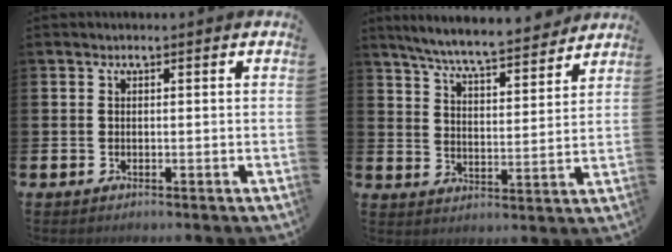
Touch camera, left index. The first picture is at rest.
{"total": 7.1, "force": [6.8, 0.4, 1.9], "torque": [-0.058, -0.051, 0.116]}